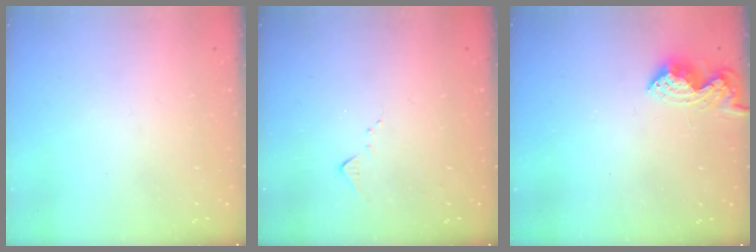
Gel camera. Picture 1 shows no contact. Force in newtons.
{"total": 5.4, "press": 5.4, "slide": 0.7}
{"total": 9.4, "press": 9.4, "slide": 0.3}